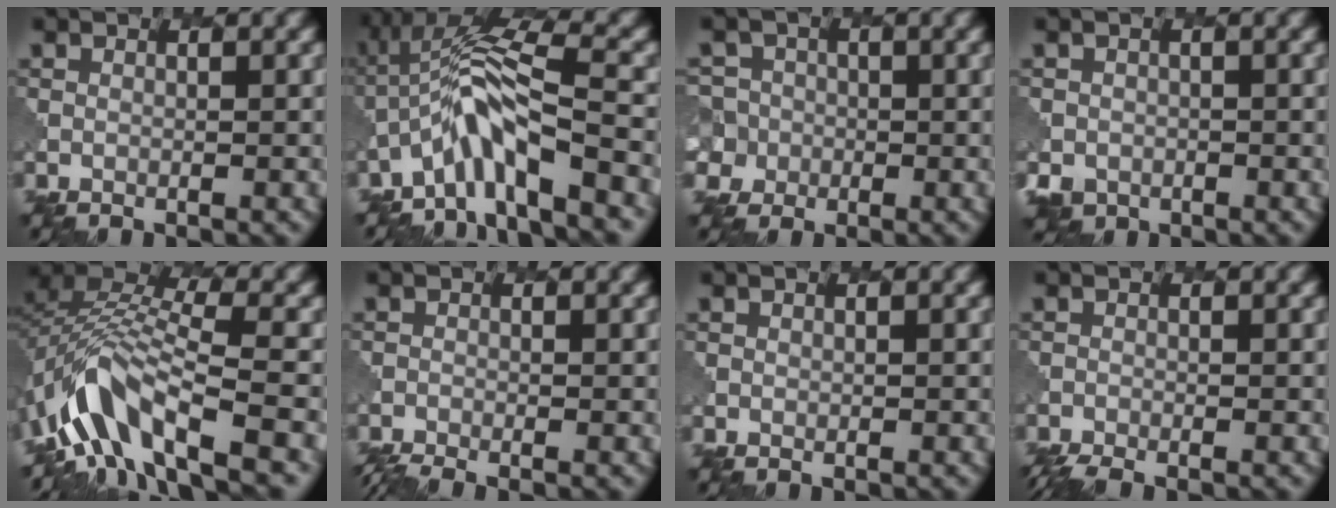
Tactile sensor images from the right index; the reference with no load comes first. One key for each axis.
{"total": 6.8, "fx": -3.3, "fy": 1.4, "fz": 5.8, "tx": -0.105, "ty": 0.015, "tz": -0.068}
{"total": 6.3, "fx": -0.8, "fy": 6.1, "fz": 1.4, "tx": -0.034, "ty": 0.017, "tz": -0.049}
{"total": 2.0, "fx": -0.9, "fy": 1.8, "fz": 0.1, "tx": 0.001, "ty": -0.011, "tz": -0.018}
{"total": 9.2, "fx": -5.2, "fy": 3.5, "fz": 6.7, "tx": -0.114, "ty": 0.003, "tz": -0.110}
{"total": 3.8, "fx": -3.2, "fy": 0.7, "fz": 1.8, "tx": -0.025, "ty": -0.016, "tz": -0.051}
{"total": 0.0}
{"total": 2.9, "fx": -2.5, "fy": 0.4, "fz": 1.4, "tx": -0.027, "ty": -0.009, "tz": -0.048}